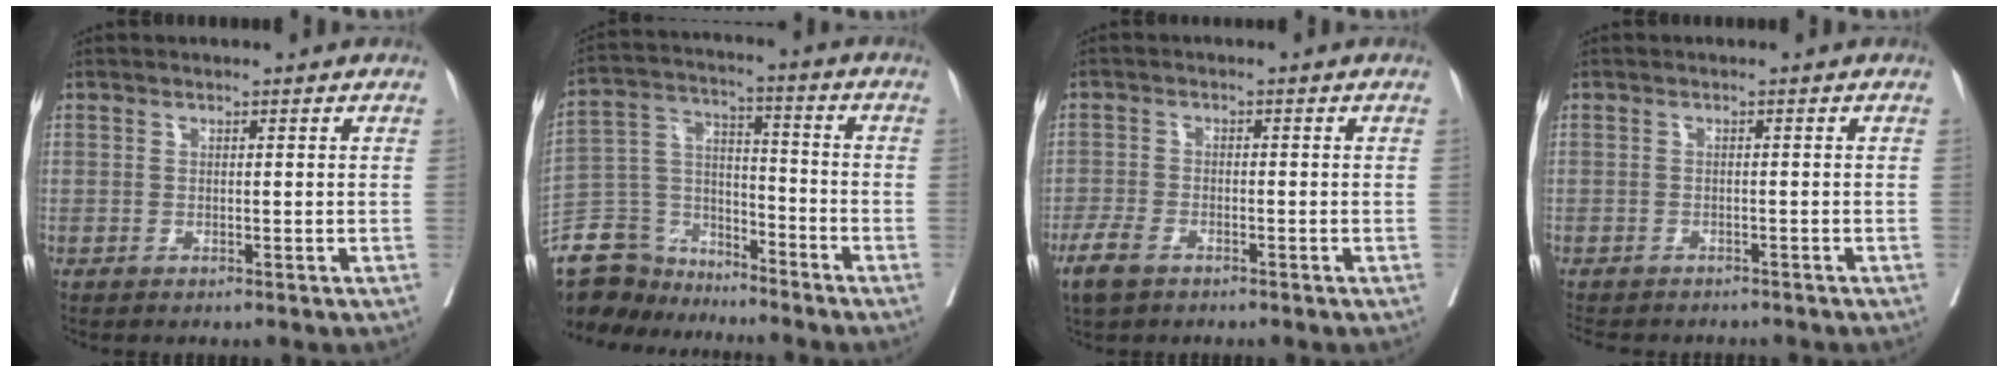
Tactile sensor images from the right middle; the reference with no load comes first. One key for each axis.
{"total": 13.1, "fx": -11.7, "fy": 5.8, "fz": 1.1, "tx": -0.039, "ty": 0.049, "tz": -0.209}
{"total": 4.2, "fx": -2.8, "fy": 1.7, "fz": 2.6, "tx": -0.059, "ty": -0.007, "tz": -0.048}
{"total": 8.9, "fx": -7.8, "fy": 2.9, "fz": 3.2, "tx": -0.062, "ty": -0.007, "tz": -0.098}